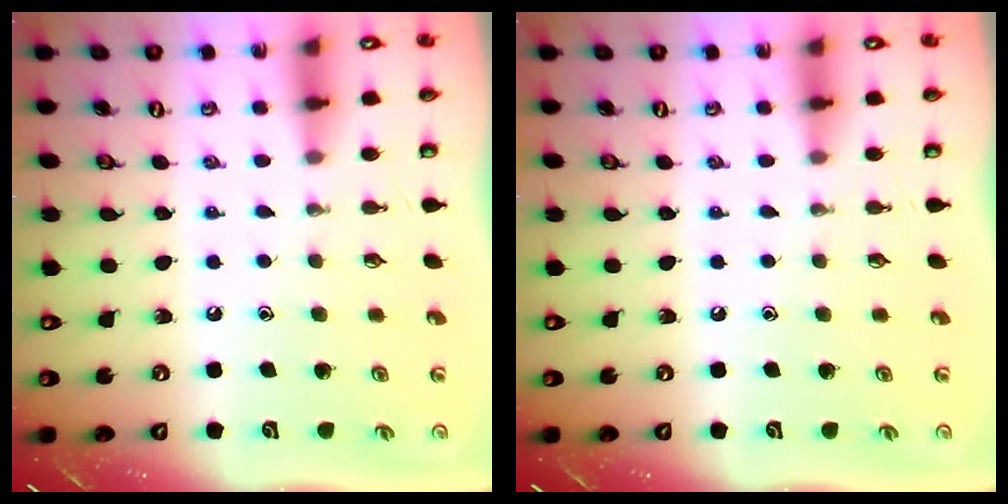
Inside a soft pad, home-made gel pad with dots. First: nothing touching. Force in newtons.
{"total": 0.0}